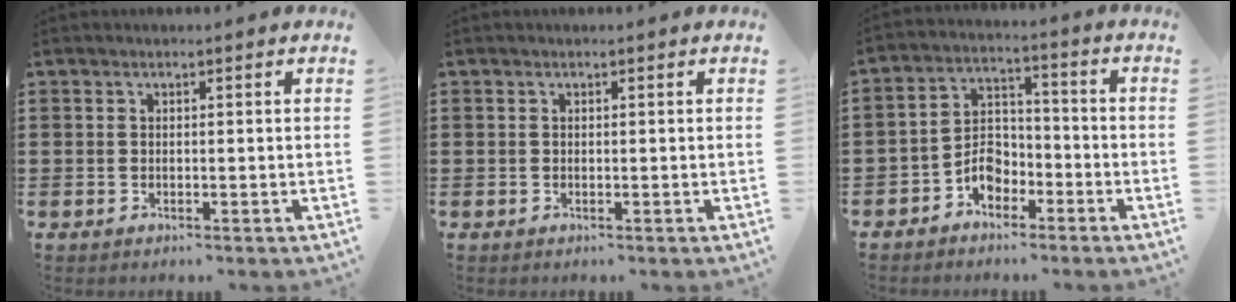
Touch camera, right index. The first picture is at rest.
{"total": 0.0}
{"total": 5.2, "force": [-3.2, 3.3, 2.4], "torque": [-0.052, 0.012, -0.063]}